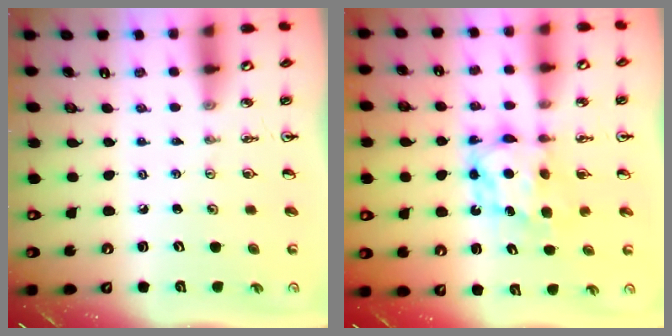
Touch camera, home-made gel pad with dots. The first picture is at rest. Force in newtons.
{"total": 6.6, "press": 6.6, "slide": 0.6}